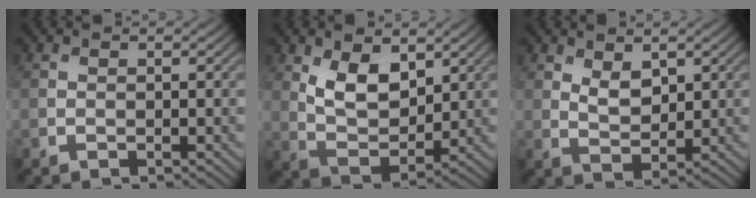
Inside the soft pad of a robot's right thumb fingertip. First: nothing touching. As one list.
[{"total": 7.1, "force": [3.2, 4.0, 5.0], "torque": [-0.101, -0.017, 0.059]}, {"total": 3.2, "force": [1.8, 1.7, 2.1], "torque": [-0.046, -0.006, 0.038]}]